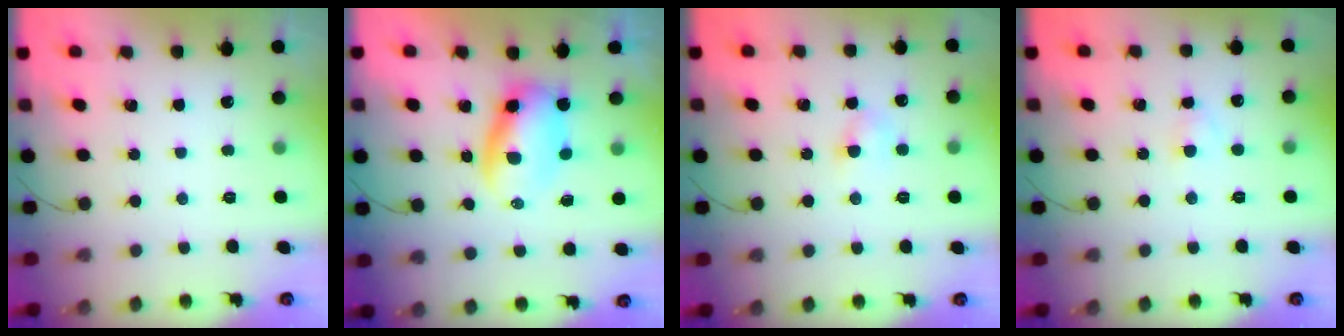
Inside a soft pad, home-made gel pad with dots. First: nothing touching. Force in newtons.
{"total": 6.2, "press": 6.0, "slide": 1.3}
{"total": 4.0, "press": 3.8, "slide": 1.0}
{"total": 2.5, "press": 2.3, "slide": 1.1}